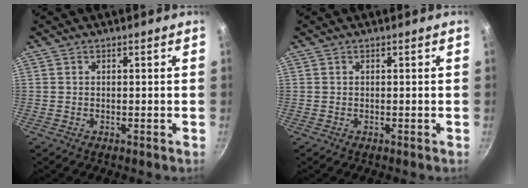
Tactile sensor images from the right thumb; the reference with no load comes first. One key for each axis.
{"total": 0.0}